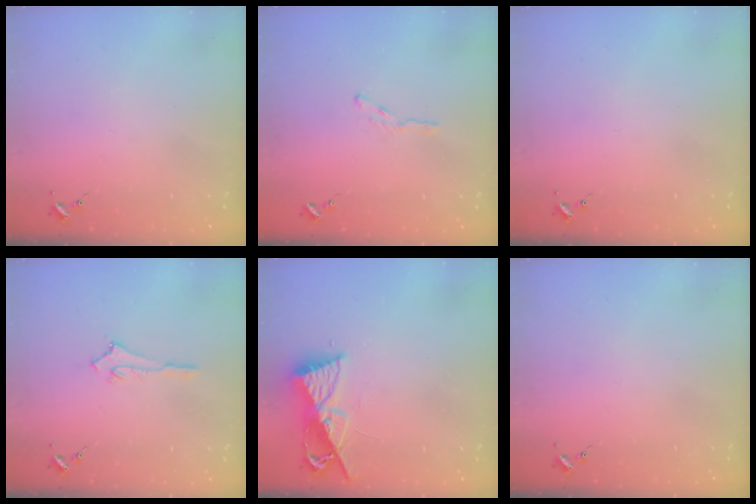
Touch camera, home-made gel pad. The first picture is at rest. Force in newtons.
{"total": 3.7, "press": 3.7, "slide": 0.3}
{"total": 0.0}
{"total": 2.6, "press": 2.6, "slide": 0.3}
{"total": 8.4, "press": 8.3, "slide": 0.7}
{"total": 0.0}